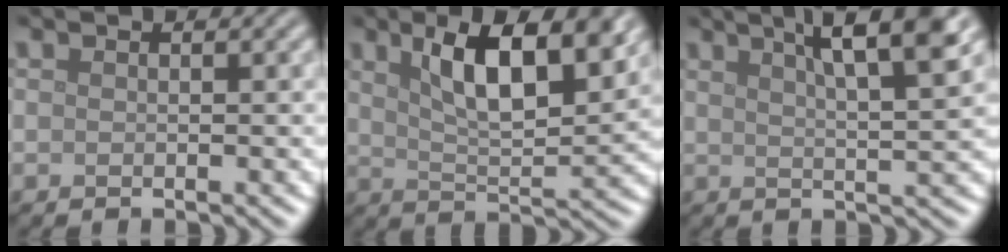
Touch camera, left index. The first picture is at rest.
{"total": 8.7, "force": [3.8, 2.9, 7.2], "torque": [-0.115, 0.005, 0.061]}
{"total": 7.3, "force": [4.0, 1.6, 5.9], "torque": [-0.064, 0.021, 0.049]}